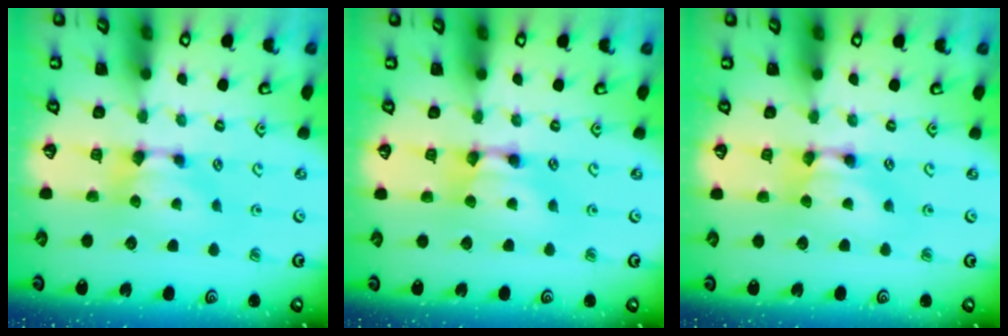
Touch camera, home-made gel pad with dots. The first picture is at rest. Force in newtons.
{"total": 2.2, "press": 2.2, "slide": 0.0}
{"total": 1.9, "press": 1.9, "slide": 0.1}